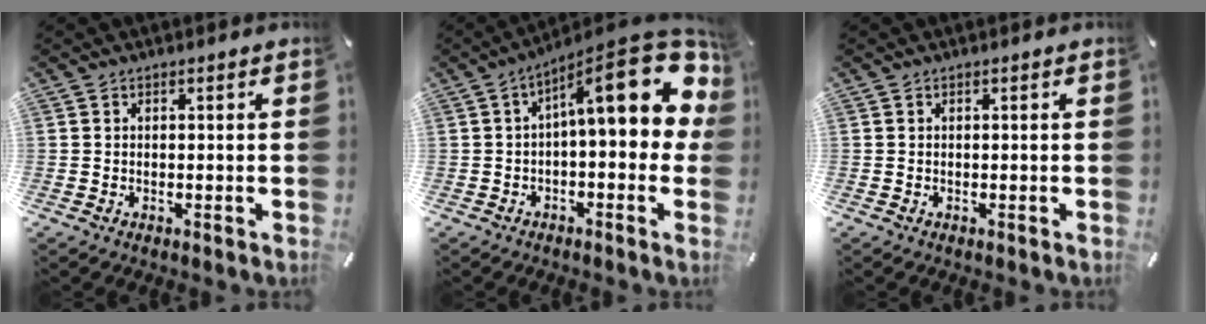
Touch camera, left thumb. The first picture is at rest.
{"total": 18.7, "force": [6.3, 6.8, 16.2], "torque": [-0.222, -0.050, 0.099]}
{"total": 0.0}